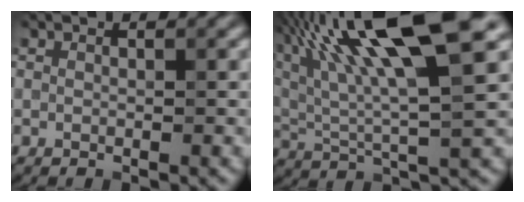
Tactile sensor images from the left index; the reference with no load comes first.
{"total": 13.6, "force": [6.5, 3.3, 11.5], "torque": [-0.205, 0.022, 0.107]}